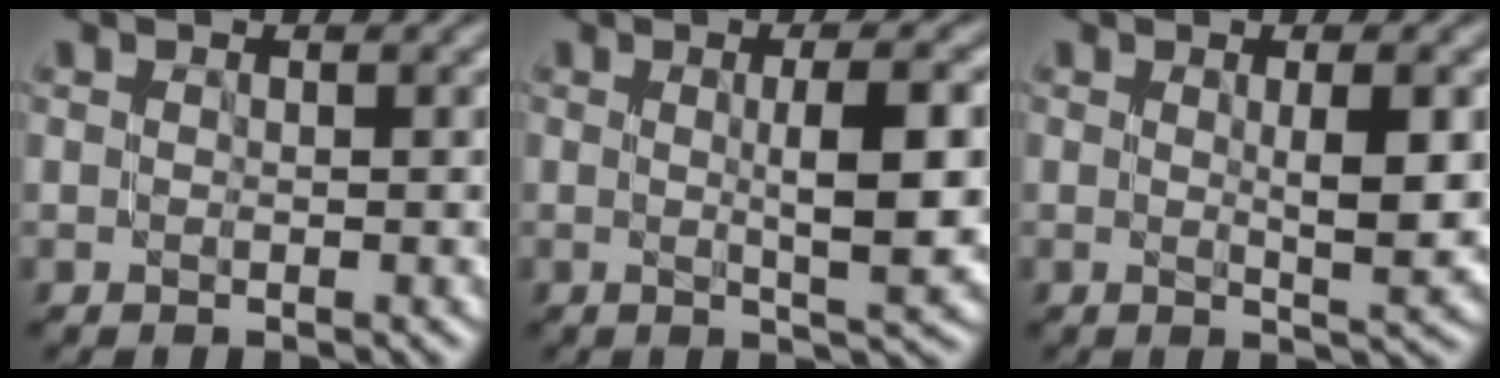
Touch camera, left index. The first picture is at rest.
{"total": 5.4, "force": [0.4, 1.0, 5.3], "torque": [-0.075, 0.005, 0.006]}
{"total": 3.4, "force": [0.5, 0.5, 3.3], "torque": [-0.052, -0.003, 0.009]}